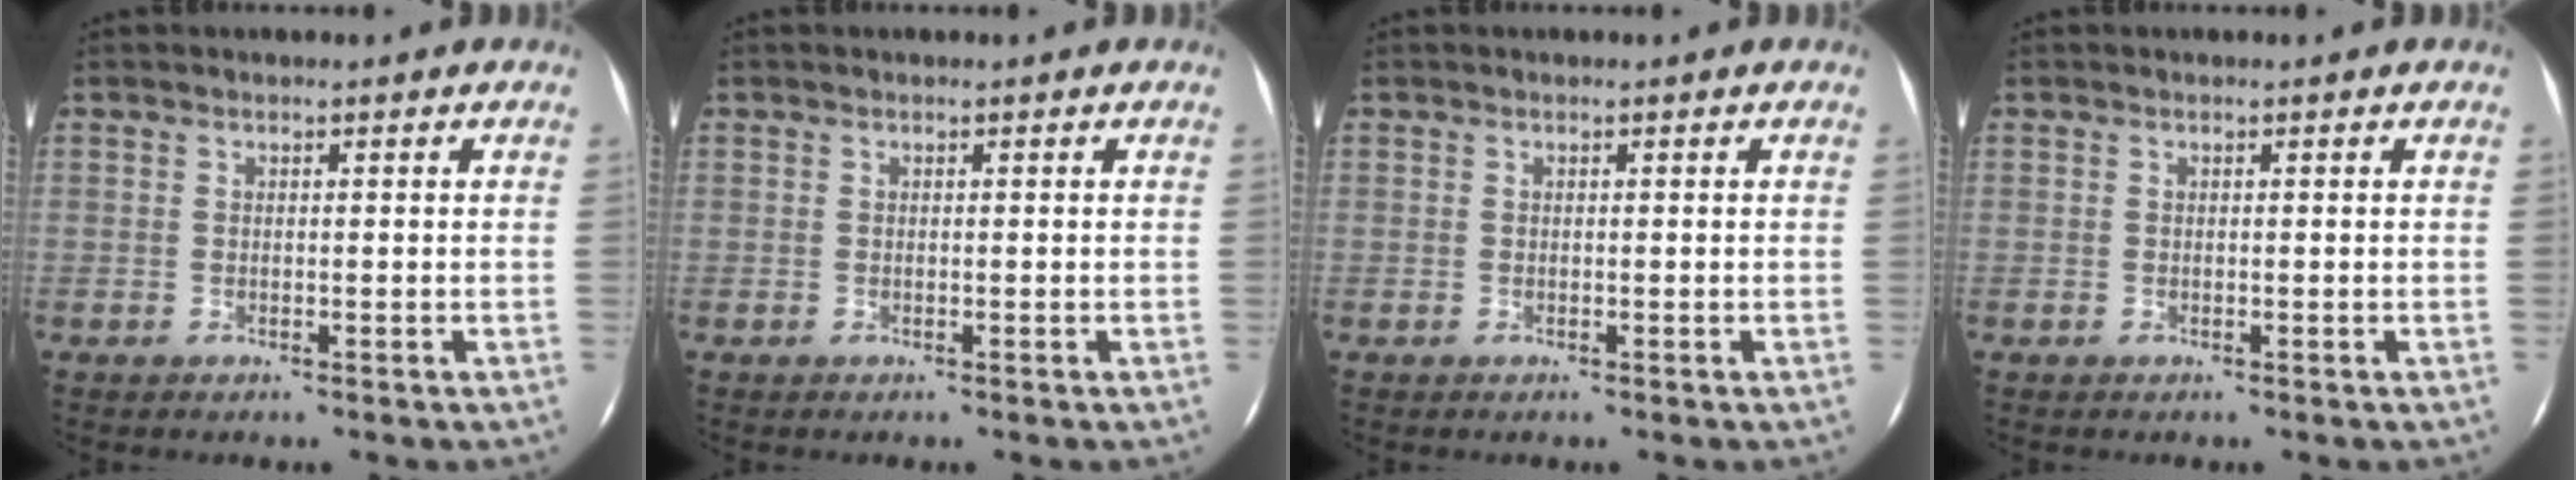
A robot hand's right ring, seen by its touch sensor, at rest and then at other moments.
{"total": 0.0}
{"total": 0.0}
{"total": 0.0}